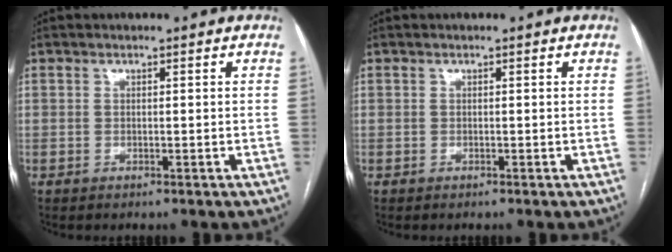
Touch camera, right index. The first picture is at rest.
{"total": 0.0}